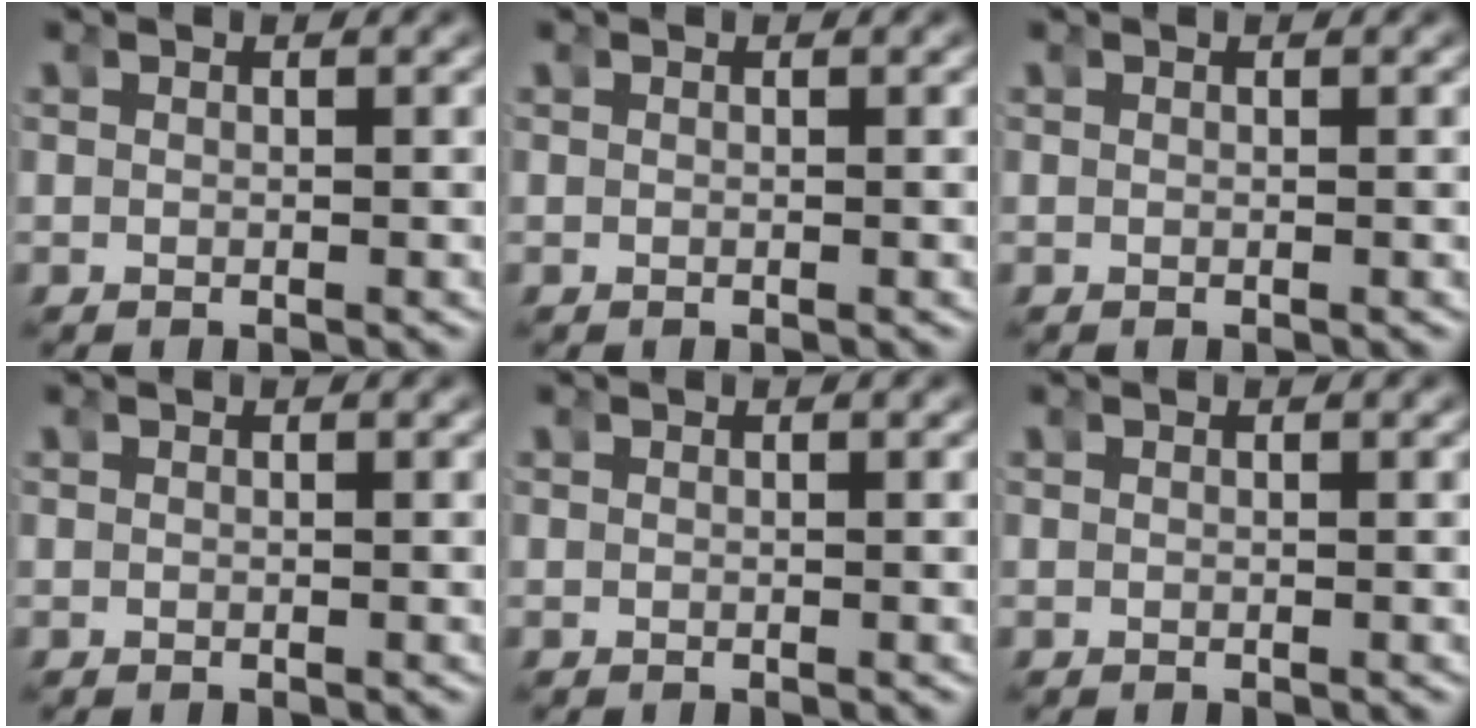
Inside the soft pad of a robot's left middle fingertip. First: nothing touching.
{"total": 0.0}
{"total": 0.0}
{"total": 0.0}
{"total": 0.0}
{"total": 0.0}